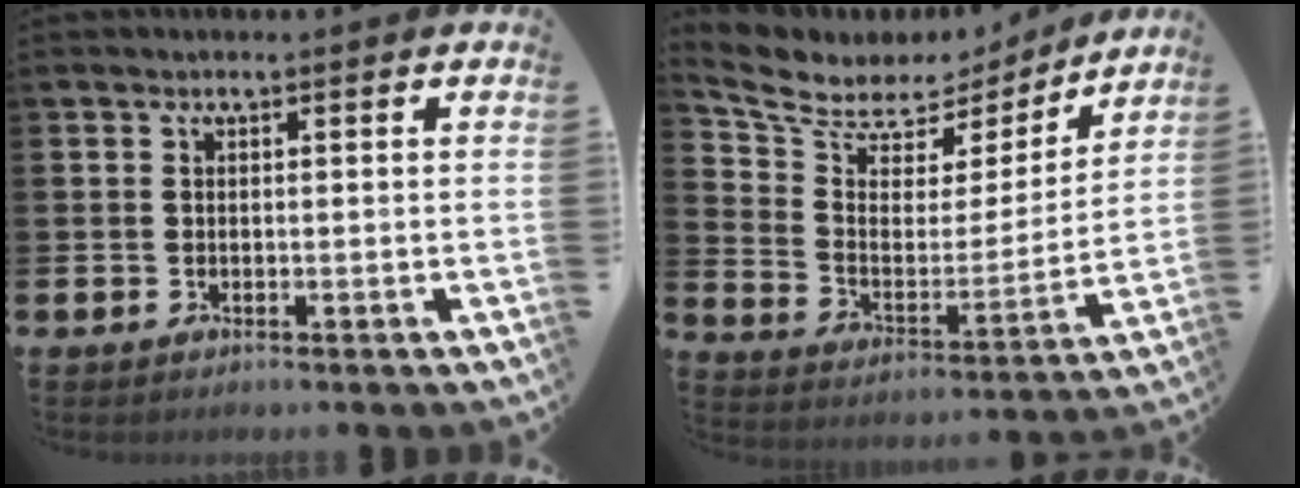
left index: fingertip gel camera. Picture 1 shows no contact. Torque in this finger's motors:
{"motor_torque": [0.69, -0.68, 0.08, 0.09]}